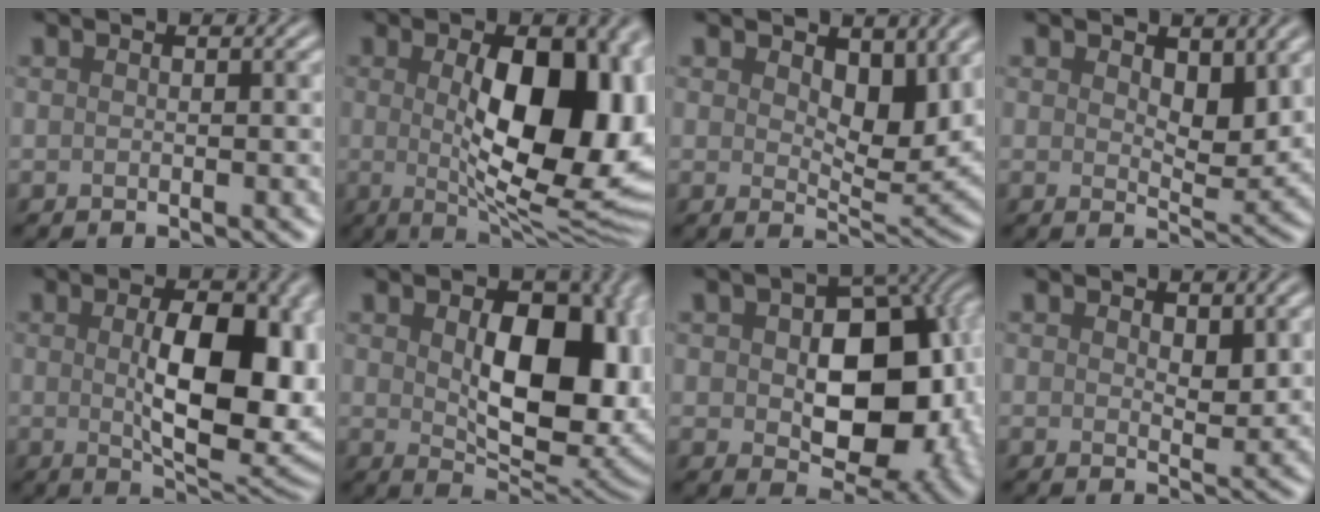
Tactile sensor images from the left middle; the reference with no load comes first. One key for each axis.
{"total": 13.3, "fx": 0.8, "fy": 5.8, "fz": 11.9, "tx": -0.152, "ty": -0.008, "tz": 0.018}
{"total": 4.5, "fx": 2.1, "fy": 2.3, "fz": 3.3, "tx": -0.052, "ty": -0.011, "tz": 0.031}
{"total": 3.4, "fx": 1.5, "fy": 1.8, "fz": 2.5, "tx": -0.040, "ty": -0.010, "tz": 0.024}
{"total": 10.8, "fx": 0.3, "fy": 5.1, "fz": 9.5, "tx": -0.140, "ty": -0.008, "tz": 0.015}
{"total": 11.5, "fx": 1.4, "fy": 6.9, "fz": 9.1, "tx": -0.134, "ty": -0.021, "tz": 0.037}
{"total": 13.7, "fx": 0.2, "fy": 8.8, "fz": 10.5, "tx": -0.129, "ty": -0.006, "tz": 0.019}
{"total": 1.9, "fx": 0.9, "fy": 1.0, "fz": 1.3, "tx": -0.018, "ty": -0.007, "tz": 0.017}